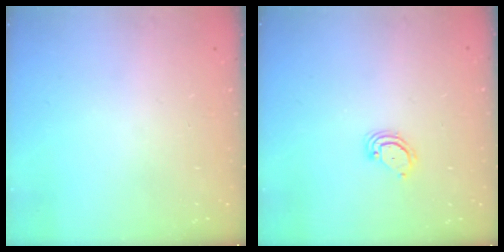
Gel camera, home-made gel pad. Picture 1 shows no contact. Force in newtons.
{"total": 3.2, "press": 3.2, "slide": 0.3}